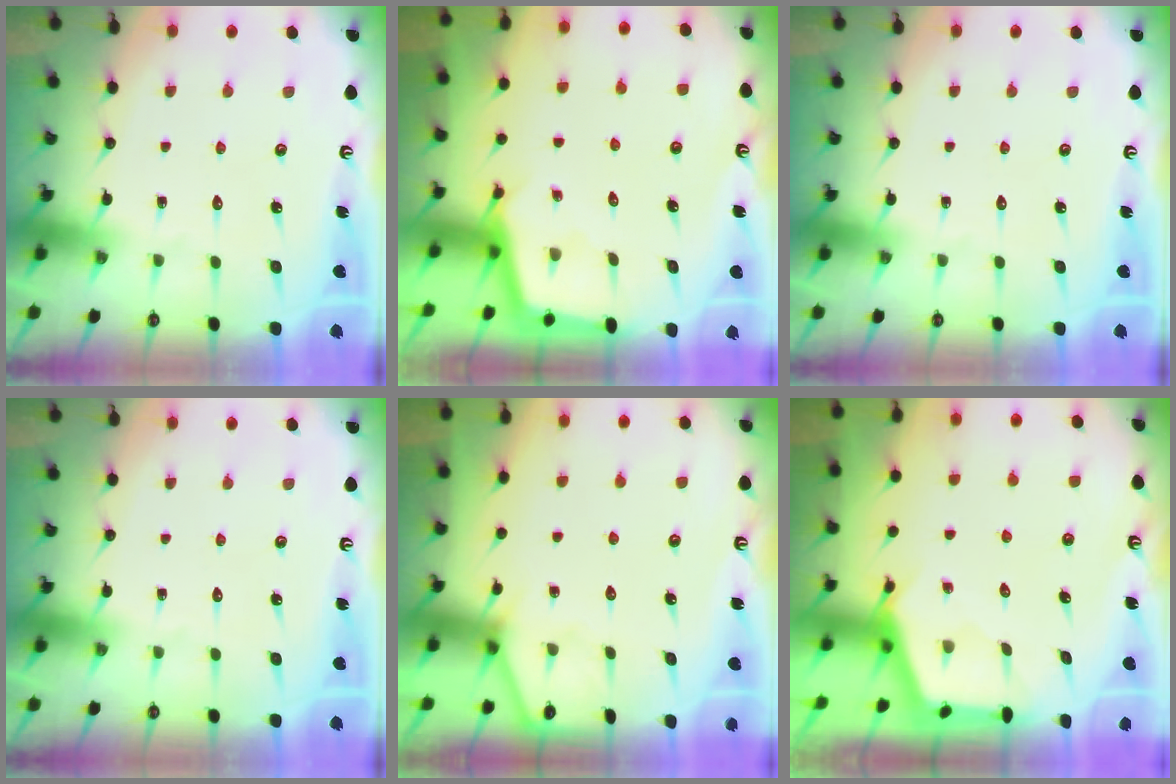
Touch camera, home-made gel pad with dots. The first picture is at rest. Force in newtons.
{"total": 2.3, "press": 2.3, "slide": 0.2}
{"total": 0.0}
{"total": 0.0}
{"total": 2.2, "press": 2.2, "slide": 0.3}
{"total": 3.0, "press": 3.0, "slide": 0.3}